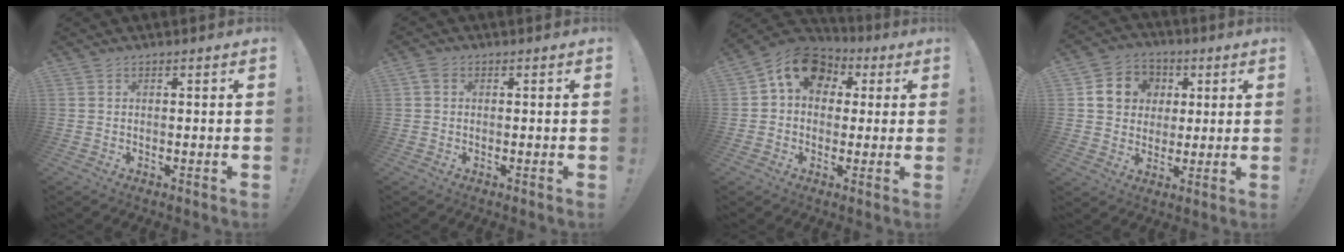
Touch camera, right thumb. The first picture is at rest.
{"total": 2.3, "force": [0.9, 1.9, 0.9], "torque": [-0.017, 0.007, 0.017]}
{"total": 12.9, "force": [4.6, 9.7, 7.2], "torque": [-0.111, -0.008, 0.091]}
{"total": 10.5, "force": [2.3, 9.6, 3.4], "torque": [-0.050, 0.003, 0.051]}